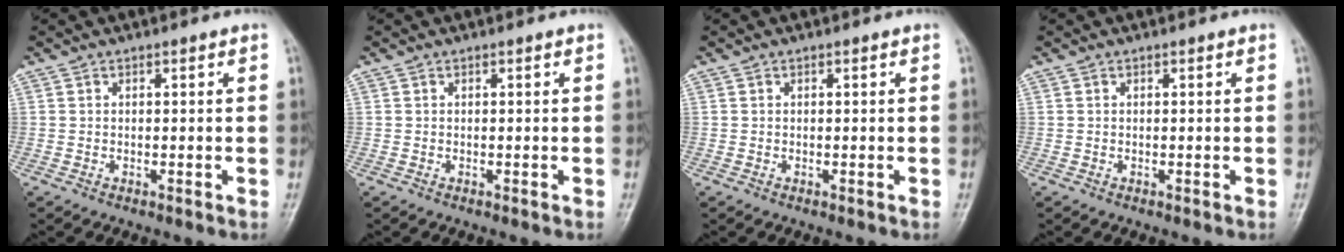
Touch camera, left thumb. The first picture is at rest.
{"total": 0.0}
{"total": 0.0}
{"total": 0.0}